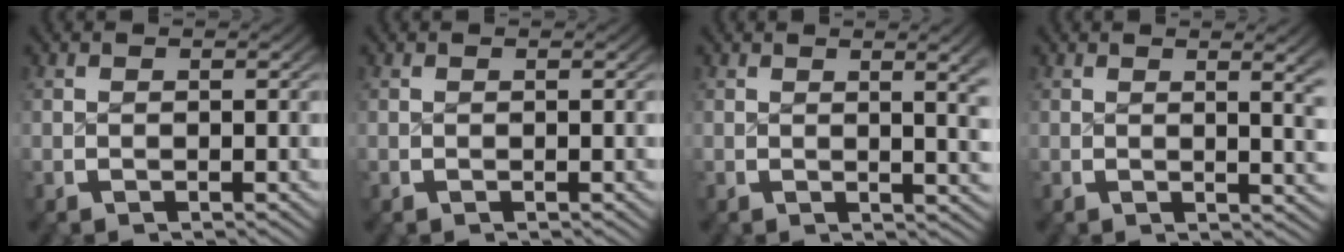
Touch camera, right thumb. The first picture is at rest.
{"total": 0.0}
{"total": 2.8, "force": [0.8, 0.4, 2.7], "torque": [-0.030, -0.004, 0.013]}
{"total": 2.5, "force": [0.8, 0.3, 2.3], "torque": [-0.027, -0.004, 0.013]}